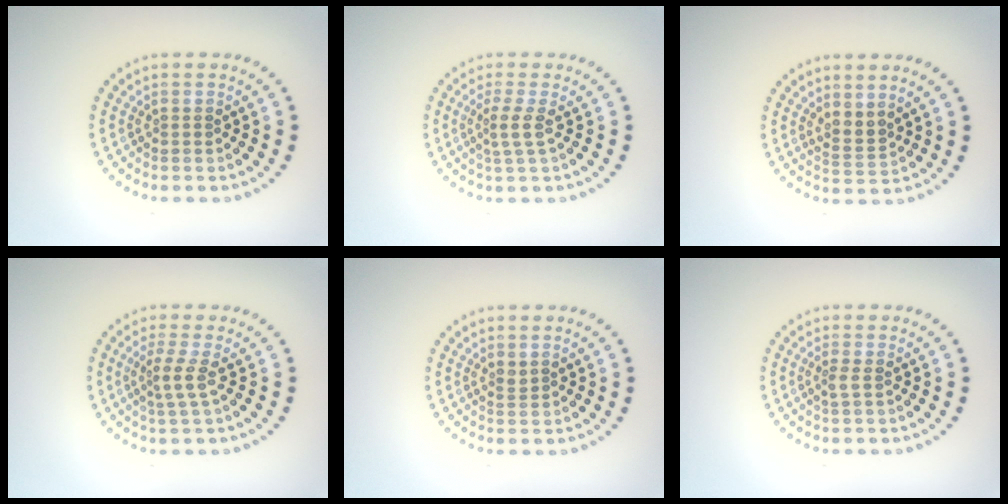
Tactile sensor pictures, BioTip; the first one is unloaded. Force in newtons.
{"total": 2.1, "press": 1.4, "slide": 1.5}
{"total": 2.0, "press": 1.5, "slide": 1.4}
{"total": 2.1, "press": 1.4, "slide": 1.5}
{"total": 0.7, "press": 0.6, "slide": 0.4}
{"total": 0.9, "press": 0.6, "slide": 0.7}